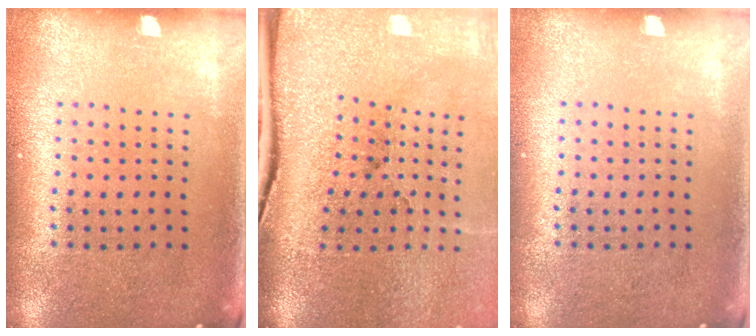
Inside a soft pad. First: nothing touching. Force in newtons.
{"total": 5.1, "press": 4.1, "slide": 3.1}
{"total": 0.0}